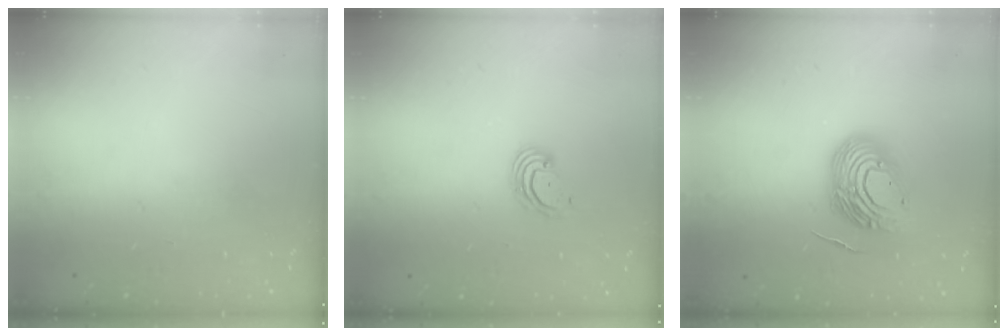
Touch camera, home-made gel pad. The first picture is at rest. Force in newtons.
{"total": 3.2, "press": 3.2, "slide": 0.1}
{"total": 15.1, "press": 15.0, "slide": 2.0}